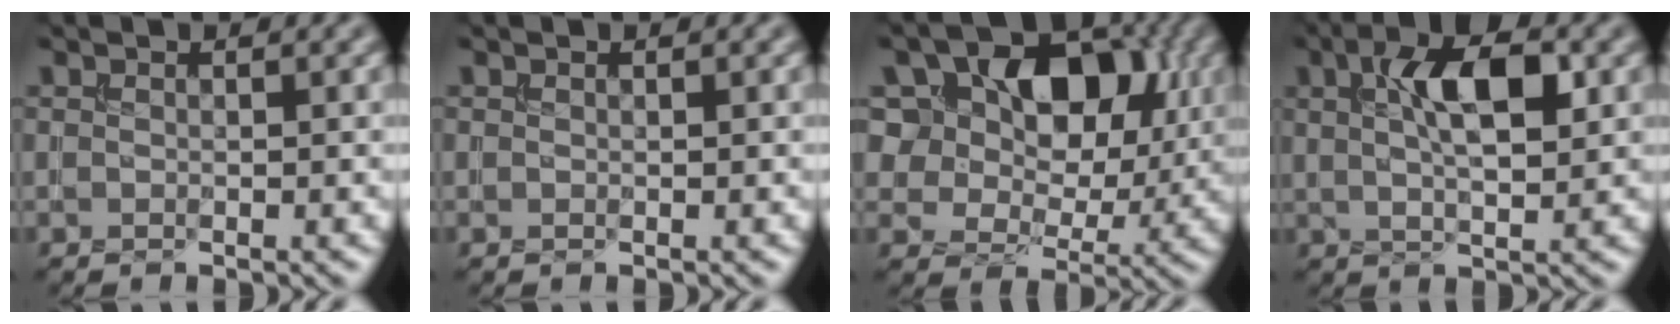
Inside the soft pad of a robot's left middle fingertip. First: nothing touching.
{"total": 0.0}
{"total": 16.7, "force": [6.9, 11.2, 10.3], "torque": [-0.176, 0.059, 0.111]}
{"total": 6.7, "force": [2.2, 2.6, 5.7], "torque": [-0.097, 0.007, 0.033]}